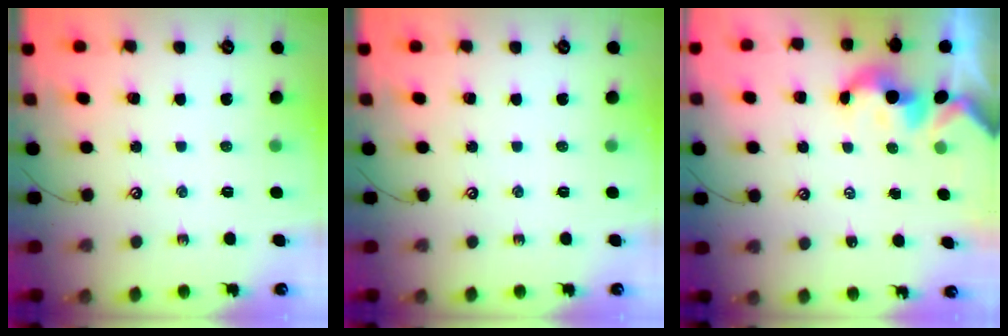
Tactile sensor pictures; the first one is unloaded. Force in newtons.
{"total": 0.0}
{"total": 1.8, "press": 1.8, "slide": 0.2}